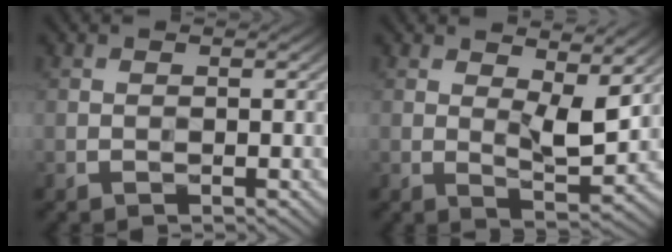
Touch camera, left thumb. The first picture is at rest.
{"total": 6.3, "force": [2.8, 2.2, 5.1], "torque": [-0.088, -0.008, 0.049]}